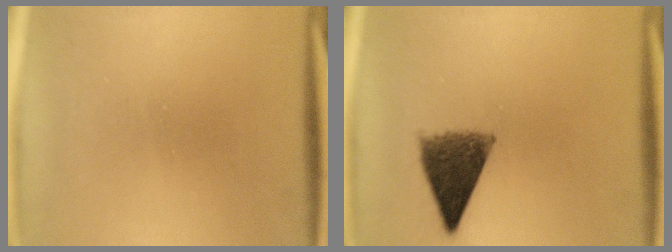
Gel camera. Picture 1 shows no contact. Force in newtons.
{"total": 8.2}